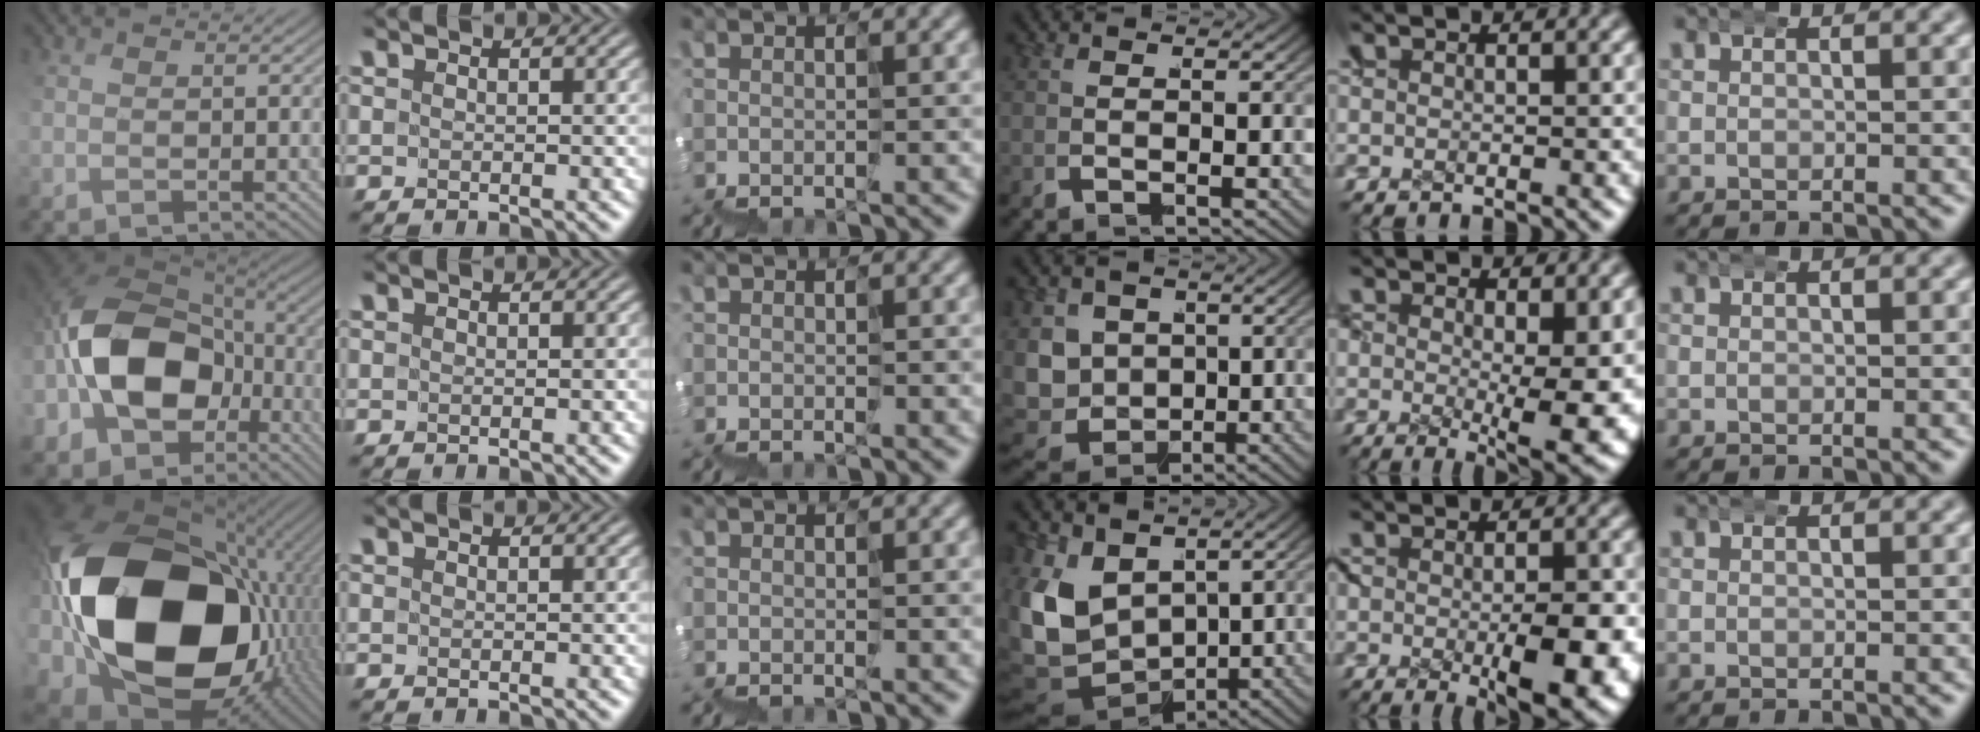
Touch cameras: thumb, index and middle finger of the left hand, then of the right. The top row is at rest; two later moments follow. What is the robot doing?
{"motion": "wrap", "object": "ethernet cable"}